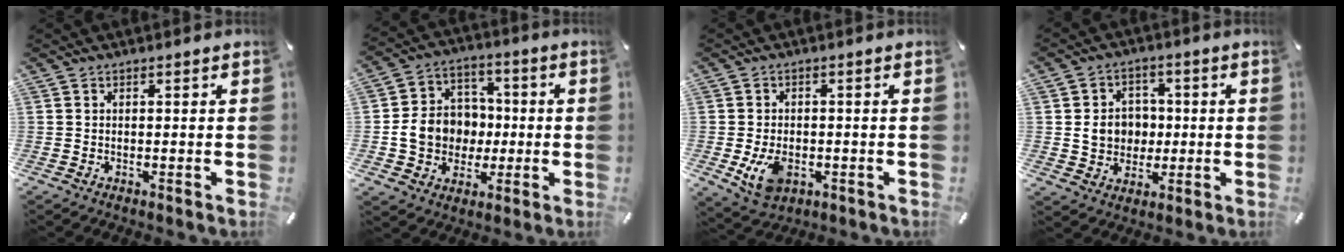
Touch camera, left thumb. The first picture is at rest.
{"total": 11.1, "force": [-1.4, 10.3, 4.1], "torque": [-0.080, 0.022, -0.015]}
{"total": 6.9, "force": [-1.7, 4.9, 4.5], "torque": [-0.081, 0.003, -0.029]}
{"total": 7.8, "force": [0.3, 7.1, 3.1], "torque": [-0.039, 0.007, 0.007]}